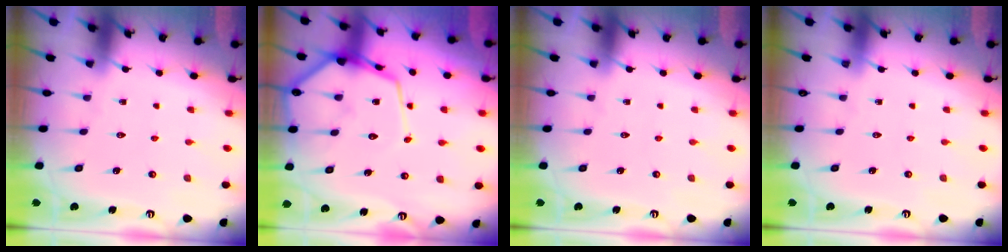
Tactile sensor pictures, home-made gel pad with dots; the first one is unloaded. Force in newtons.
{"total": 13.6, "press": 13.6, "slide": 1.3}
{"total": 0.0}
{"total": 0.0}